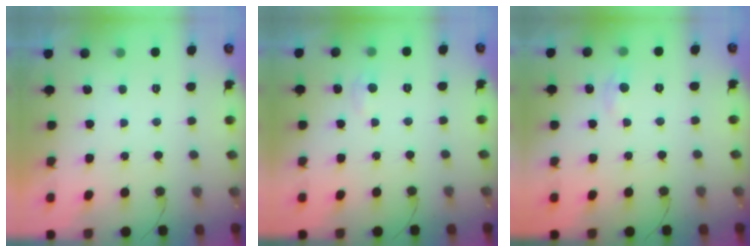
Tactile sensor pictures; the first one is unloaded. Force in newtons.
{"total": 4.5, "press": 4.4, "slide": 0.6}
{"total": 3.7, "press": 3.6, "slide": 0.6}